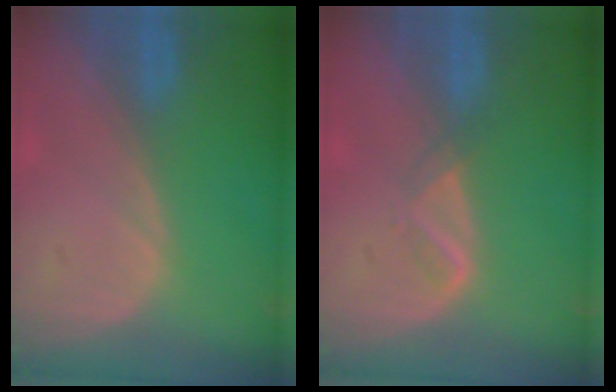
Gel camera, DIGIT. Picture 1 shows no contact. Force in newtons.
{"total": 2.1, "press": 2.0, "slide": 0.6}